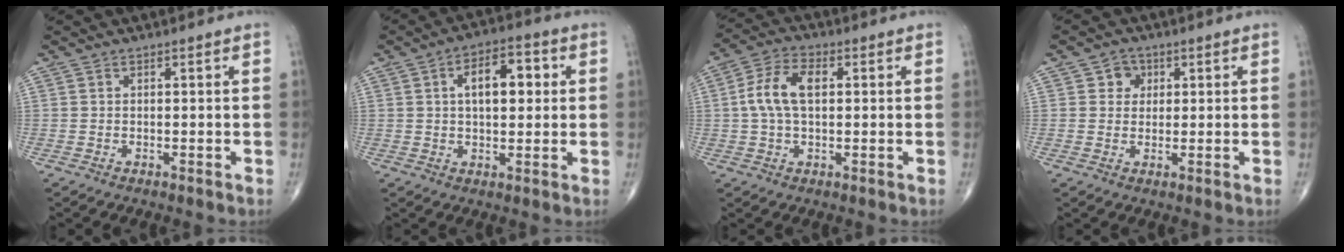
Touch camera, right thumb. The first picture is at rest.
{"total": 9.7, "force": [2.0, 5.0, 8.1], "torque": [-0.100, 0.014, 0.024]}
{"total": 8.4, "force": [1.0, 4.7, 6.9], "torque": [-0.142, 0.020, 0.016]}
{"total": 3.3, "force": [1.1, 3.0, 1.0], "torque": [0.006, 0.000, 0.011]}